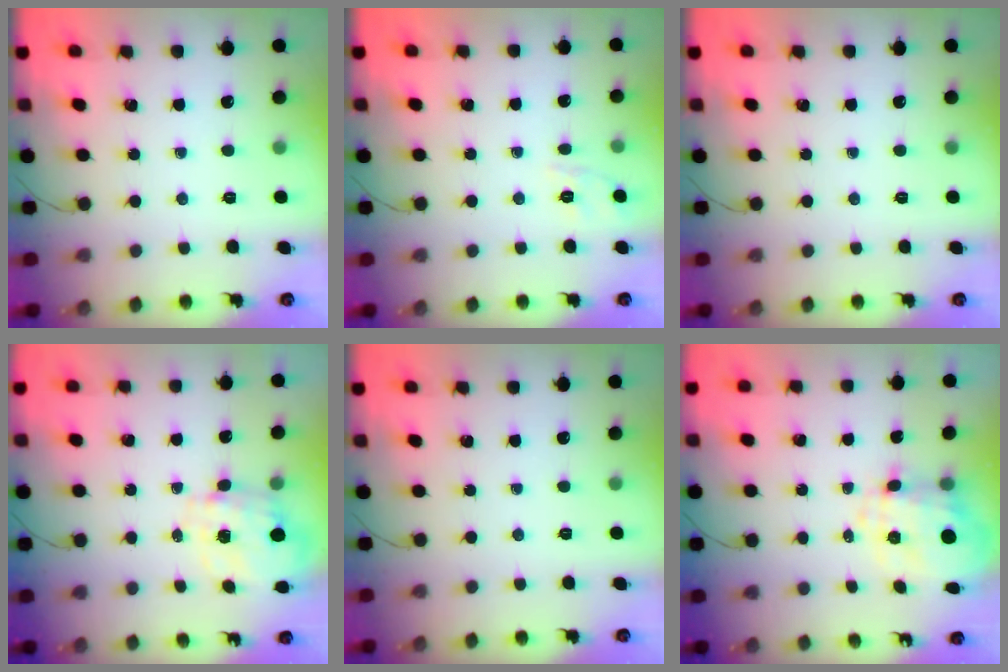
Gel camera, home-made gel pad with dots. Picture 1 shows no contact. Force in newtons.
{"total": 2.0, "press": 0.7, "slide": 1.9}
{"total": 0.0}
{"total": 2.7, "press": 2.5, "slide": 1.1}
{"total": 0.0}
{"total": 9.2, "press": 9.0, "slide": 2.1}